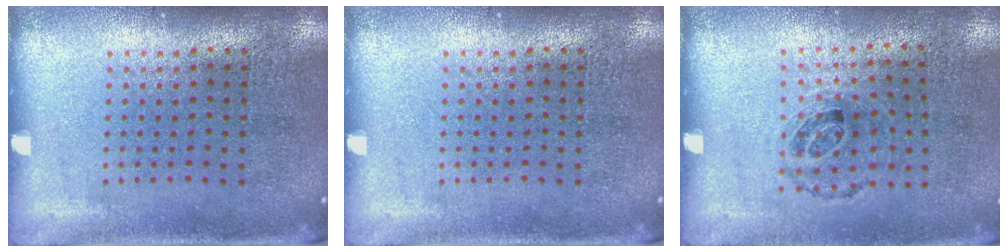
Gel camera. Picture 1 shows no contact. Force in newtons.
{"total": 0.0}
{"total": 0.9, "press": 0.7, "slide": 0.6}